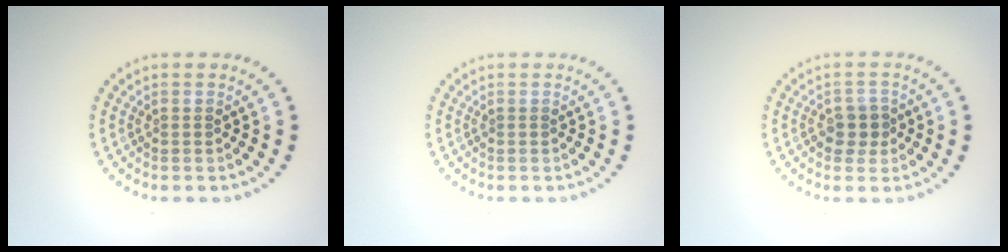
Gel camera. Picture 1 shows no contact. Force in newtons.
{"total": 0.0}
{"total": 1.8, "press": 1.7, "slide": 0.6}